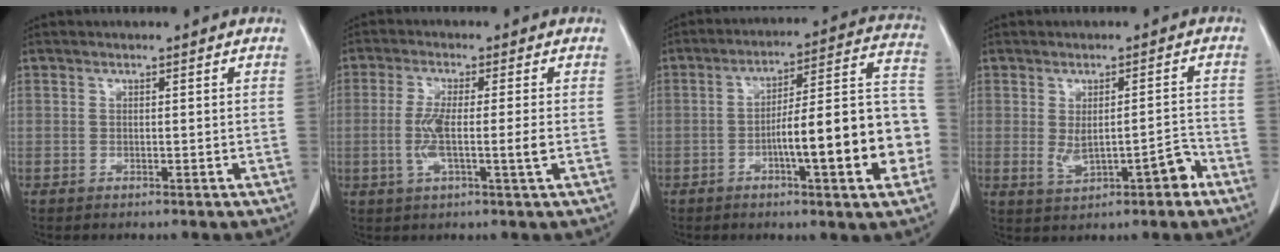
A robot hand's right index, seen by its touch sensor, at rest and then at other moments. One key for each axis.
{"total": 6.0, "fx": -0.9, "fy": 0.1, "fz": 6.0, "tx": -0.118, "ty": -0.008, "tz": -0.019}
{"total": 17.3, "fx": -4.5, "fy": 2.2, "fz": 16.5, "tx": -0.201, "ty": 0.028, "tz": -0.062}
{"total": 5.8, "fx": -1.8, "fy": 1.9, "fz": 5.2, "tx": -0.075, "ty": 0.011, "tz": -0.012}